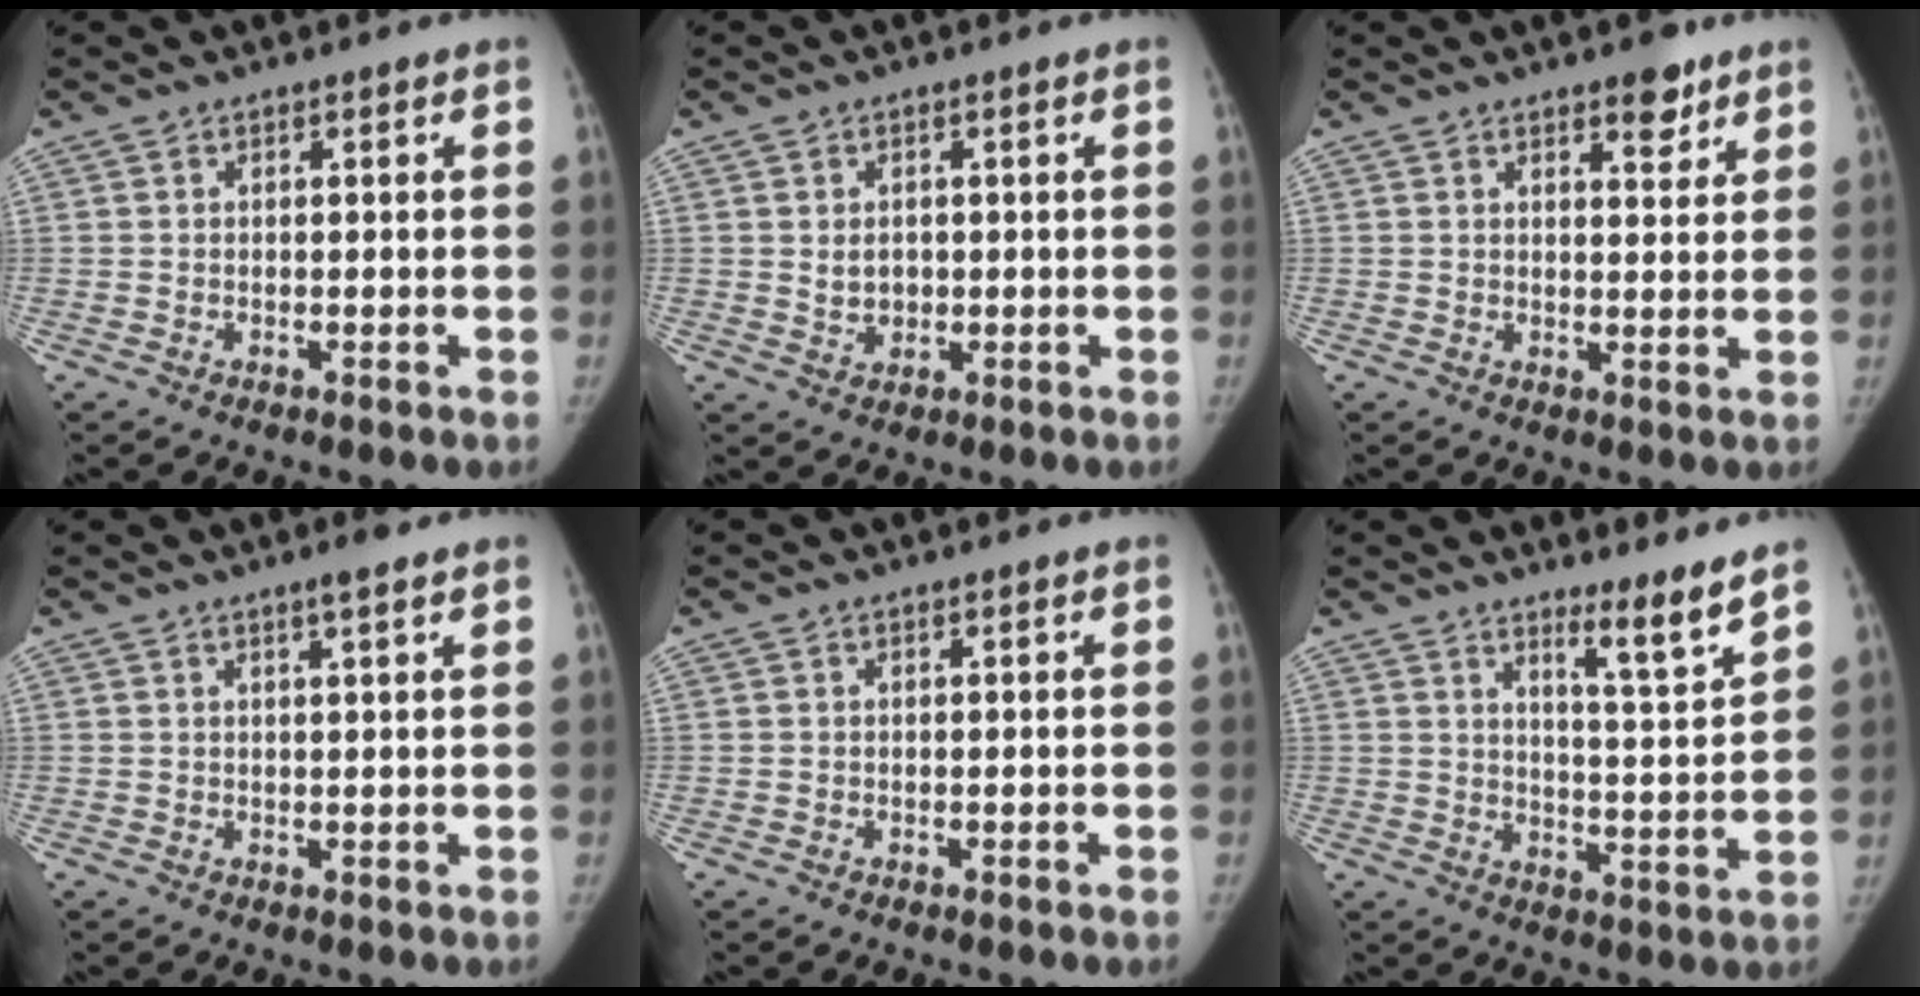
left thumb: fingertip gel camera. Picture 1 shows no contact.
{"total": 3.1, "force": [0.3, 2.5, 1.8], "torque": [-0.017, -0.003, 0.011]}
{"total": 4.7, "force": [3.2, 2.0, 2.8], "torque": [-0.014, -0.018, 0.043]}
{"total": 2.5, "force": [1.7, 0.0, 1.8], "torque": [-0.033, -0.008, 0.027]}
{"total": 0.0}
{"total": 7.4, "force": [5.8, 0.0, 4.6], "torque": [-0.066, -0.061, 0.092]}